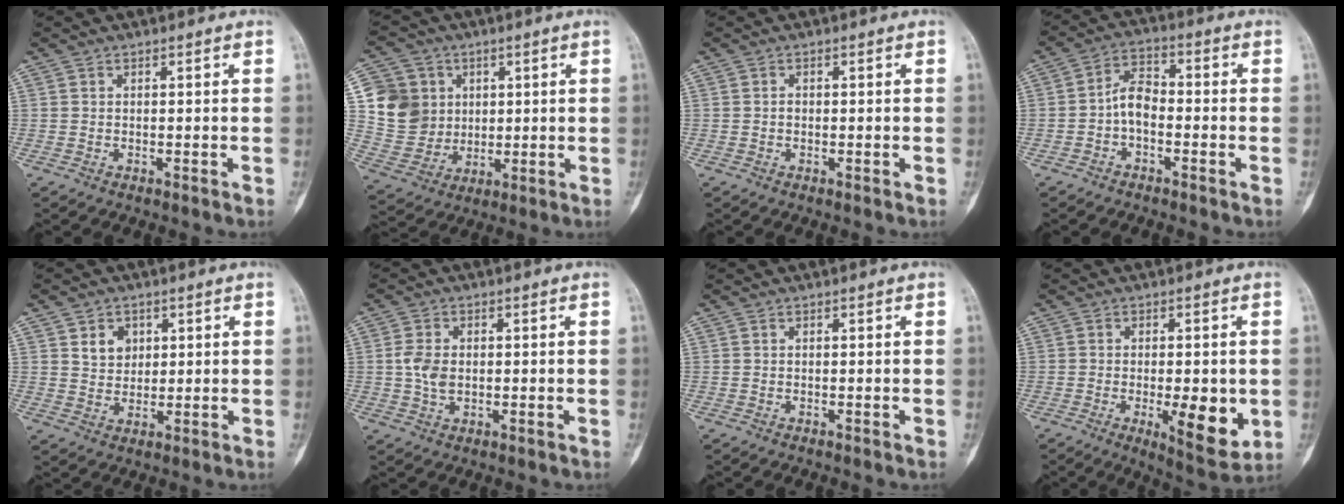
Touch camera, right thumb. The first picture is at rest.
{"total": 13.0, "force": [3.0, 11.8, 4.4], "torque": [-0.060, -0.001, 0.067]}
{"total": 0.9, "force": [0.0, 0.7, 0.5], "torque": [-0.006, 0.003, -0.002]}
{"total": 5.7, "force": [-1.6, 3.5, 4.2], "torque": [-0.068, 0.029, -0.040]}
{"total": 4.7, "force": [1.9, 3.8, 2.1], "torque": [-0.014, -0.012, 0.036]}
{"total": 4.5, "force": [0.2, 3.0, 3.3], "torque": [-0.065, 0.001, 0.003]}
{"total": 0.0}
{"total": 10.5, "force": [-2.0, 3.8, 9.5], "torque": [-0.119, -0.020, -0.020]}